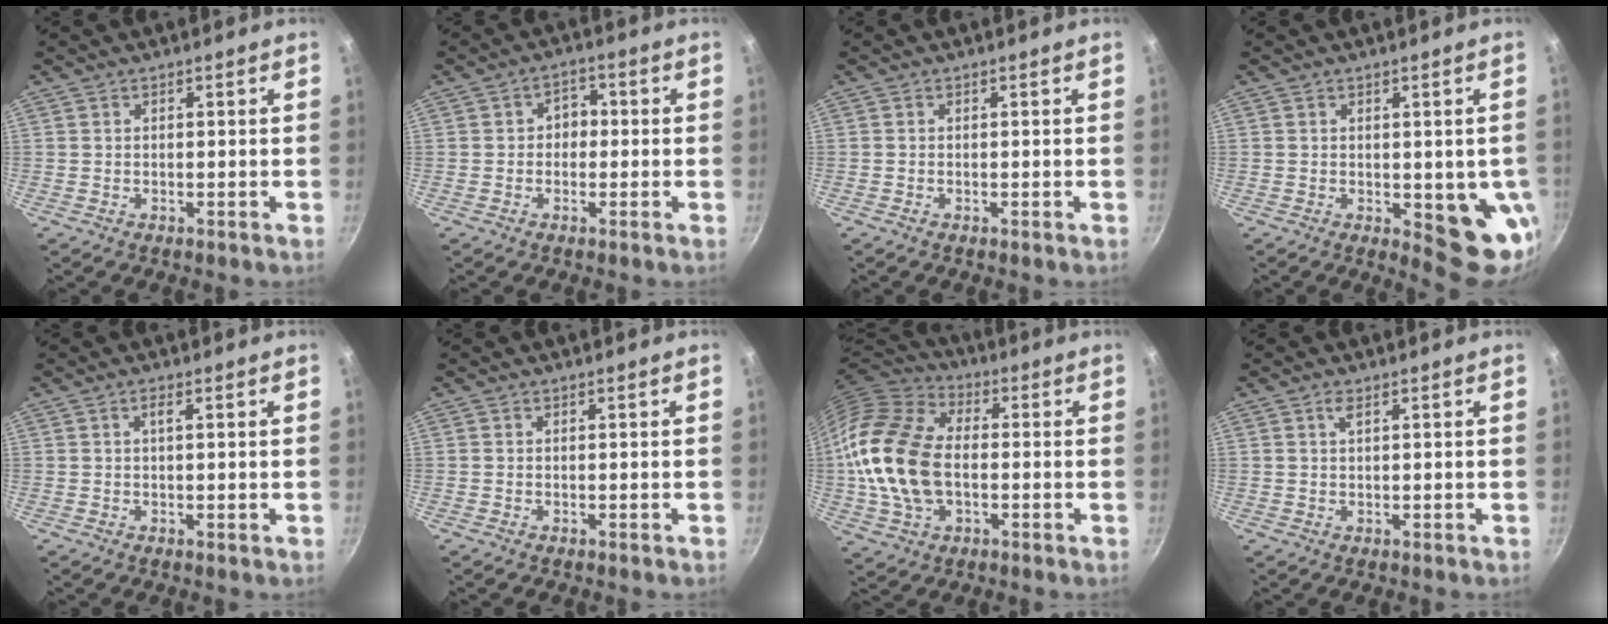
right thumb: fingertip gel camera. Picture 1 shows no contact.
{"total": 3.9, "force": [-0.2, 3.2, 2.2], "torque": [-0.002, 0.012, -0.008]}
{"total": 0.0}
{"total": 9.1, "force": [-1.3, 3.9, 8.1], "torque": [-0.065, -0.006, -0.009]}
{"total": 1.5, "force": [0.5, 0.3, 1.4], "torque": [-0.026, -0.001, 0.006]}
{"total": 0.0}
{"total": 19.2, "force": [-1.3, 12.7, 14.4], "torque": [-0.270, 0.029, -0.033]}
{"total": 1.3, "force": [0.7, 0.5, 1.1], "torque": [-0.019, -0.001, 0.012]}